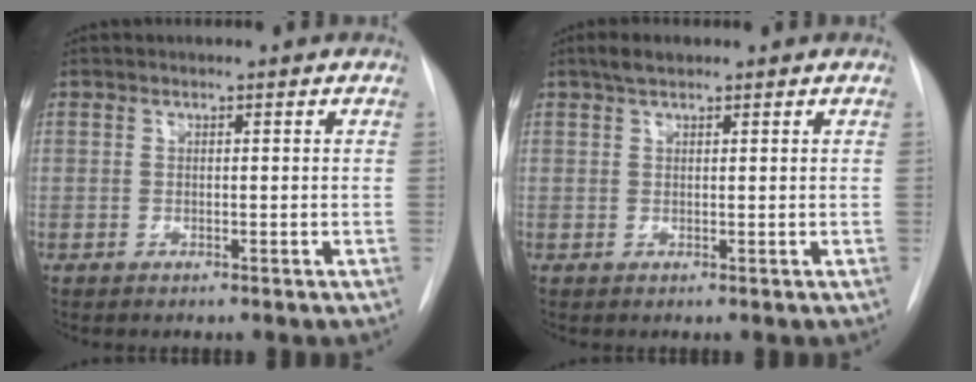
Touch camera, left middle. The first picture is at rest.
{"total": 2.1, "force": [1.6, 0.7, 1.2], "torque": [-0.027, 0.010, 0.028]}